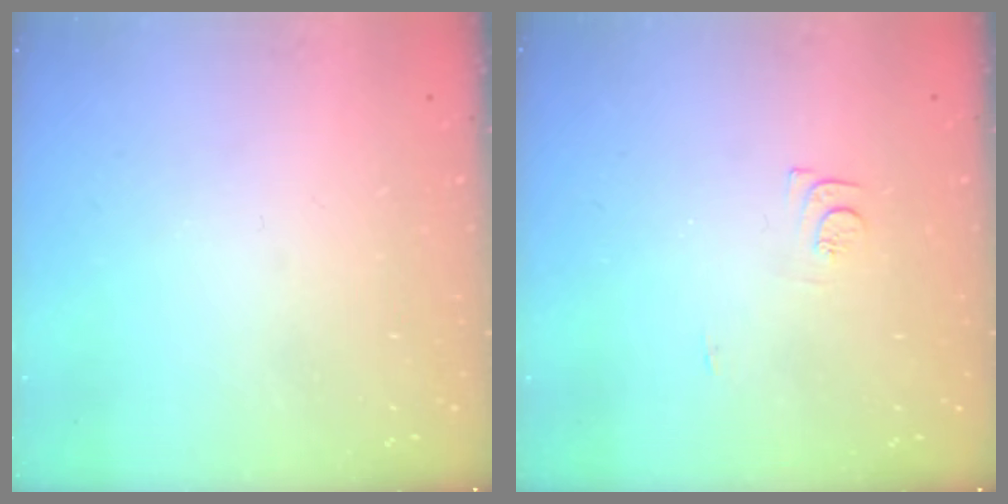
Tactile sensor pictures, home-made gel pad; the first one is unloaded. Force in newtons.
{"total": 5.9, "press": 5.9, "slide": 0.6}